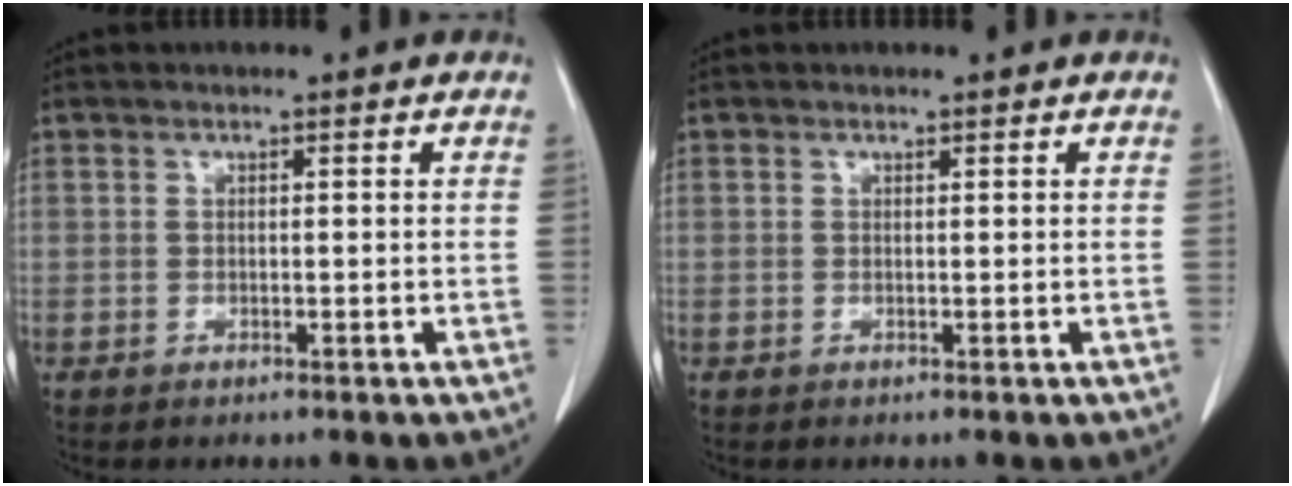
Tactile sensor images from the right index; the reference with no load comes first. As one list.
[{"total": 0.0}]